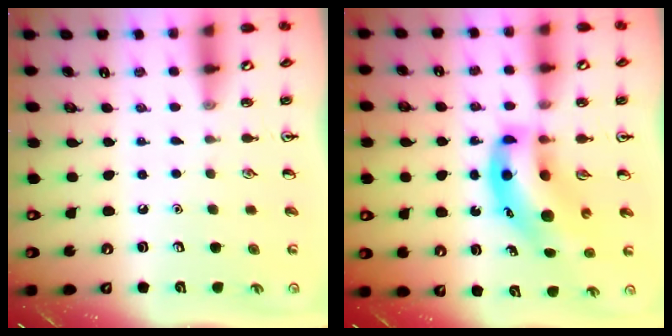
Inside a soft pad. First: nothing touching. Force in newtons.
{"total": 12.9, "press": 12.5, "slide": 3.5}